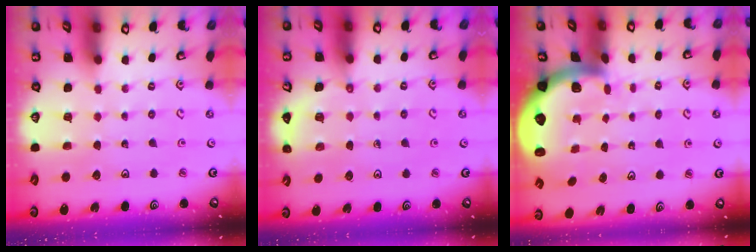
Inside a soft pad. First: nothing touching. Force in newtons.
{"total": 4.4, "press": 4.2, "slide": 1.5}
{"total": 1.9, "press": 1.9, "slide": 0.2}